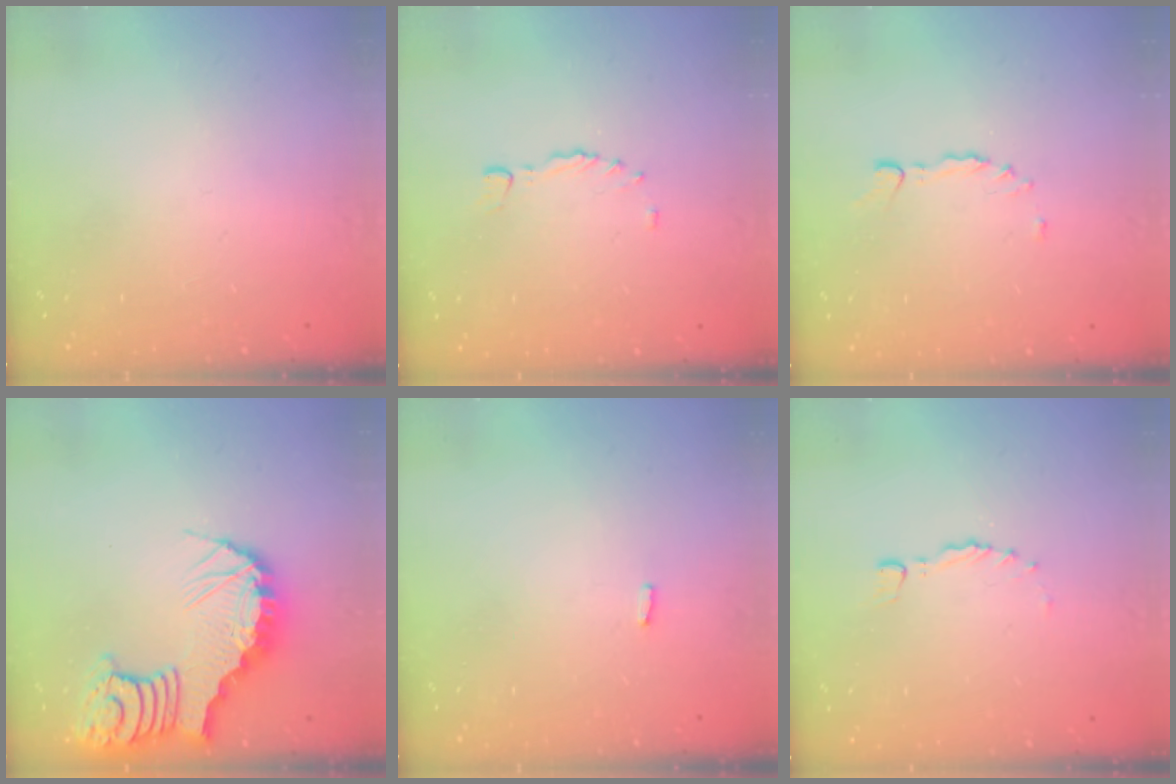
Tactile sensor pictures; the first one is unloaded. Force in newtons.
{"total": 1.1, "press": 0.9, "slide": 0.7}
{"total": 2.3, "press": 2.2, "slide": 0.7}
{"total": 13.8, "press": 13.7, "slide": 1.8}
{"total": 2.6, "press": 2.6, "slide": 0.1}
{"total": 0.0}